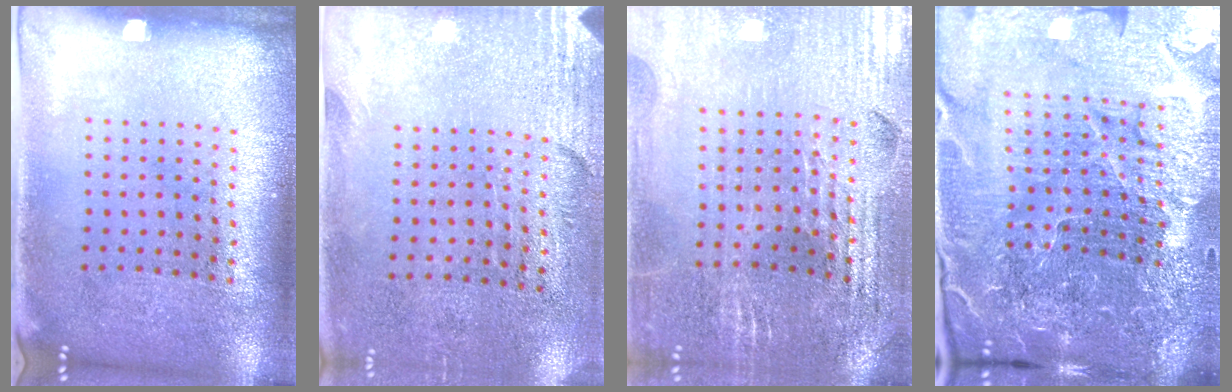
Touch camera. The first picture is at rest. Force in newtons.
{"total": 2.8, "press": 2.4, "slide": 1.4}
{"total": 2.8, "press": 2.8, "slide": 0.5}
{"total": 6.6, "press": 5.9, "slide": 3.1}